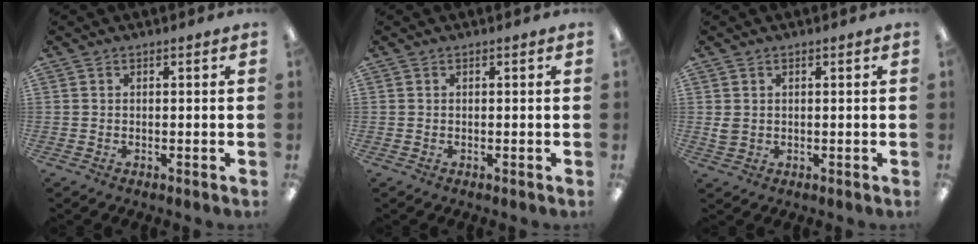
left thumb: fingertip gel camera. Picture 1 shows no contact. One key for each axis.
{"total": 0.0}
{"total": 2.2, "fx": 0.5, "fy": 1.8, "fz": 1.1, "tx": -0.015, "ty": 0.000, "tz": 0.008}